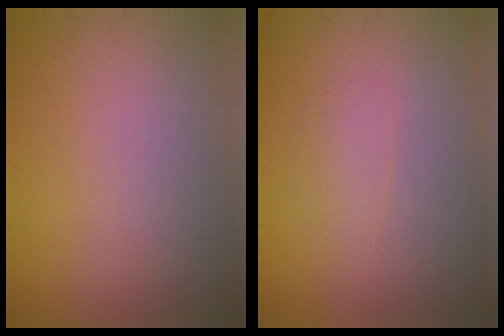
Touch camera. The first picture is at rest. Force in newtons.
{"total": 1.3, "press": 1.3, "slide": 0.0}